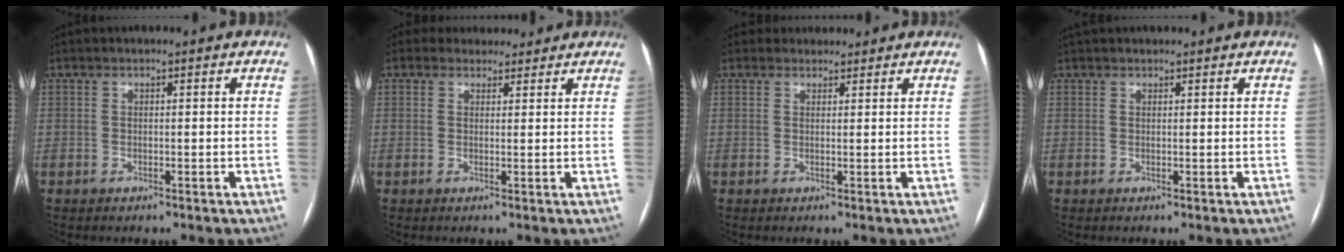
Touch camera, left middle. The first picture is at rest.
{"total": 5.0, "force": [4.4, 2.3, 0.2], "torque": [0.006, 0.019, 0.056]}
{"total": 2.5, "force": [2.1, 1.2, -0.4], "torque": [0.012, 0.016, 0.029]}
{"total": 2.6, "force": [2.3, 0.8, 0.8], "torque": [-0.015, 0.034, 0.039]}